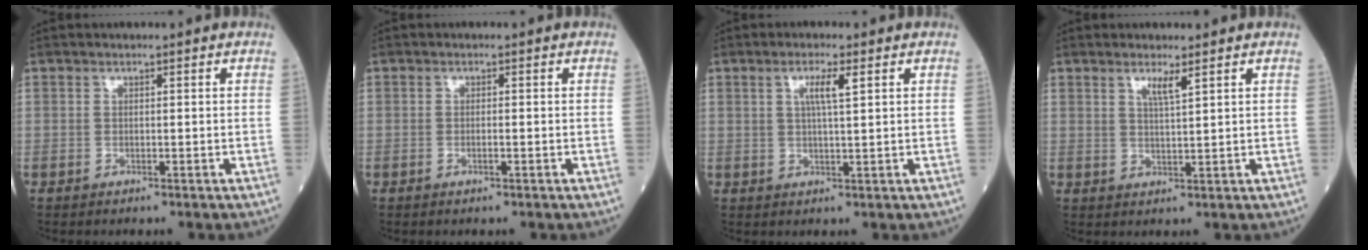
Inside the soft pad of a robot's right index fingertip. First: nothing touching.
{"total": 0.9, "force": [-0.4, 0.1, 0.8], "torque": [-0.018, 0.000, -0.006]}
{"total": 3.5, "force": [1.3, 0.1, 3.2], "torque": [-0.061, 0.001, 0.022]}
{"total": 2.5, "force": [1.5, -0.2, 1.9], "torque": [-0.038, -0.005, 0.029]}